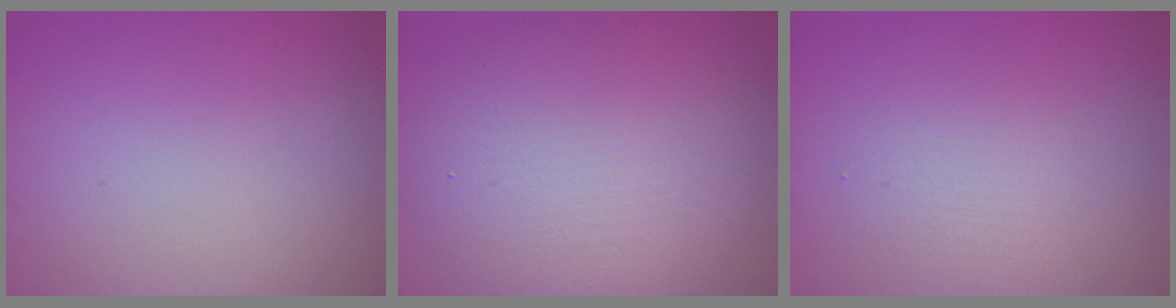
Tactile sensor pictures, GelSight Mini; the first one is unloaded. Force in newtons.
{"total": 9.5, "press": 9.5, "slide": 0.6}
{"total": 2.3, "press": 2.3, "slide": 0.1}